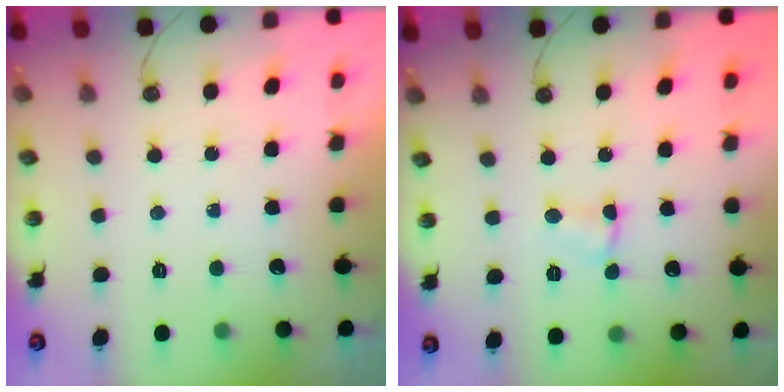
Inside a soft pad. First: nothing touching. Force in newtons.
{"total": 2.2, "press": 2.2, "slide": 0.4}